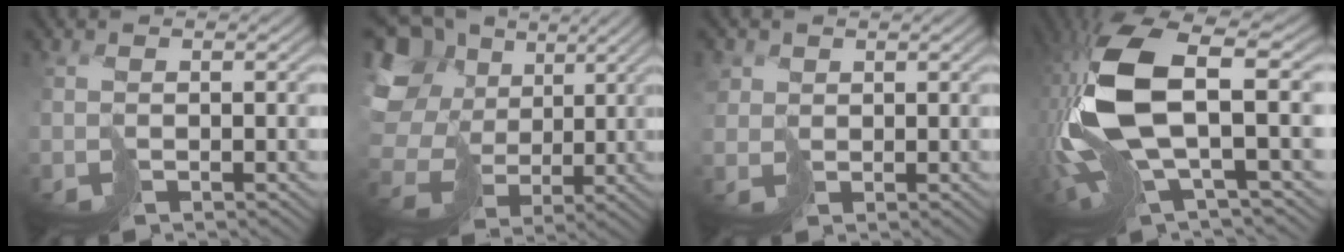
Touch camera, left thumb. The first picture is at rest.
{"total": 18.1, "force": [4.4, 14.6, 9.8], "torque": [-0.311, 0.020, 0.100]}
{"total": 2.8, "force": [1.2, 2.5, 0.7], "torque": [-0.035, 0.003, 0.023]}
{"total": 15.5, "force": [0.2, 6.2, 14.2], "torque": [-0.364, -0.022, 0.019]}